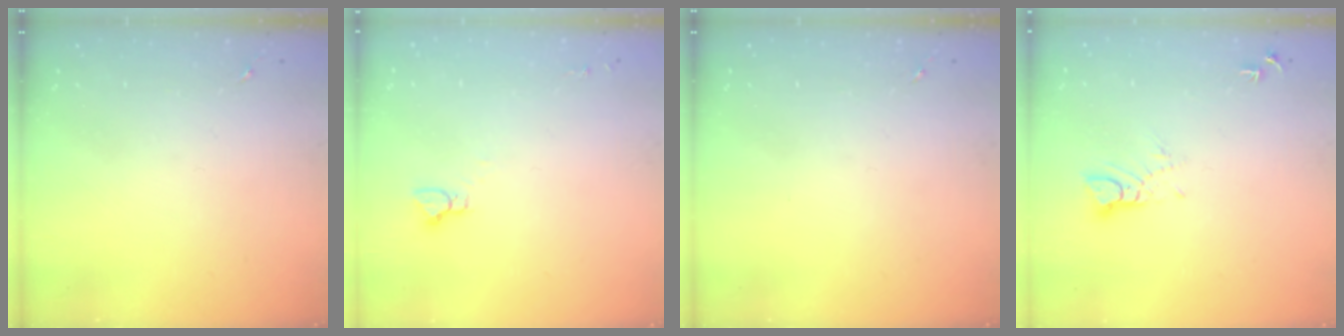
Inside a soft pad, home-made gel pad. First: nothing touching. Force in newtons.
{"total": 2.9, "press": 2.9, "slide": 0.2}
{"total": 0.0}
{"total": 4.3, "press": 4.3, "slide": 0.4}